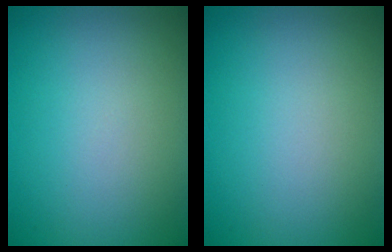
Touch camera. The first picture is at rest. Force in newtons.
{"total": 0.0}